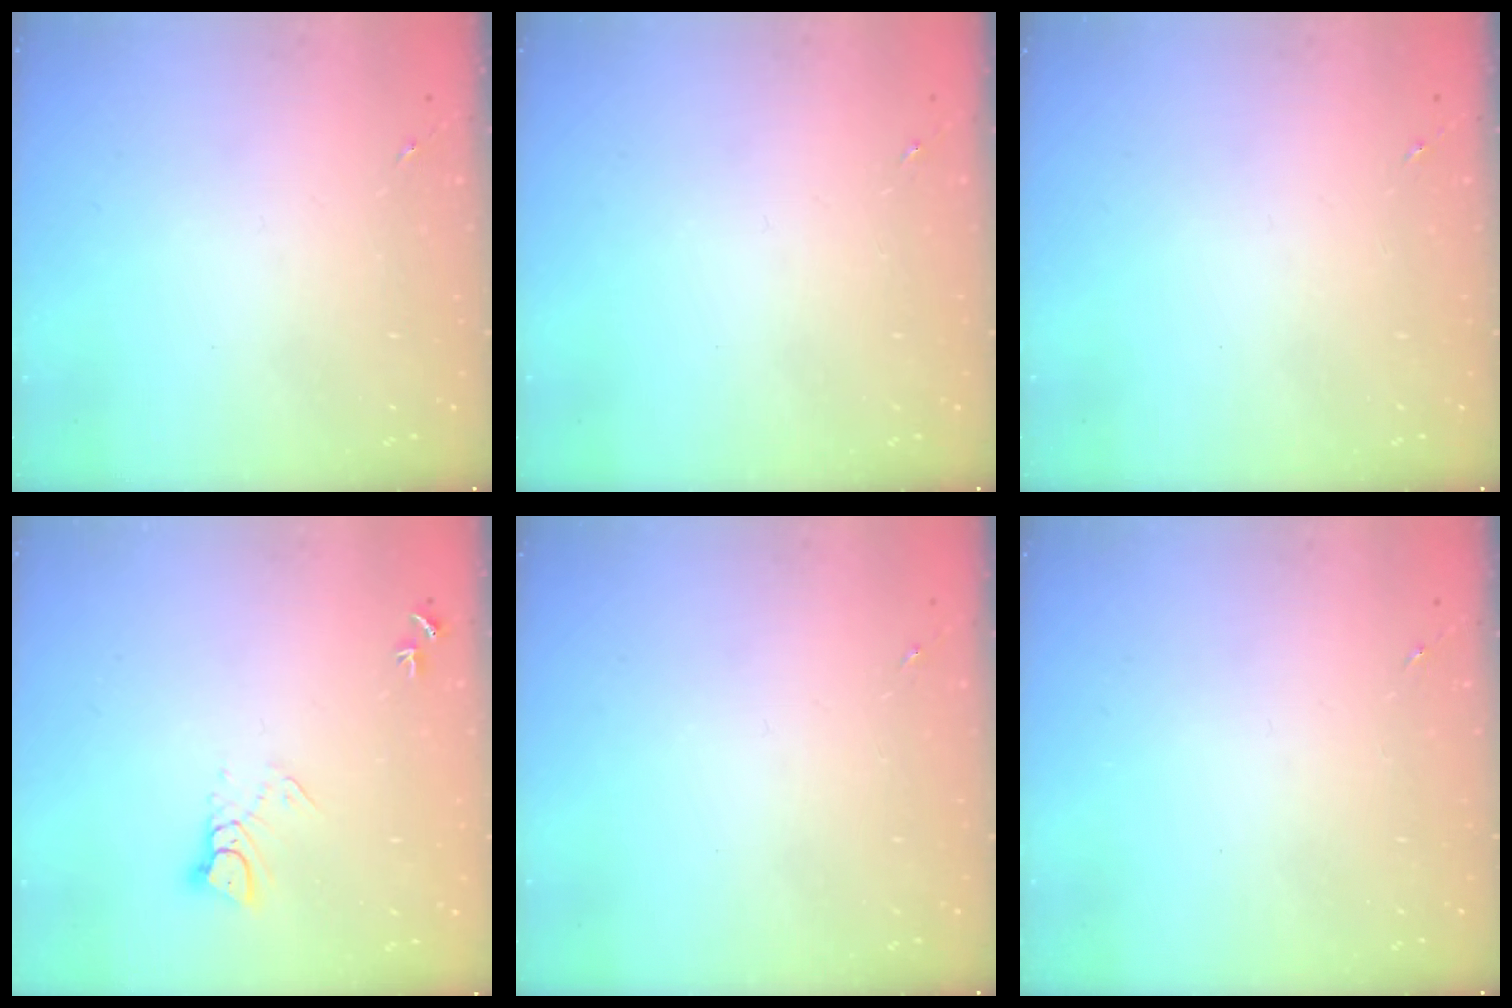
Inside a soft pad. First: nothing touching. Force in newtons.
{"total": 0.0}
{"total": 0.0}
{"total": 4.9, "press": 4.8, "slide": 0.3}
{"total": 0.0}
{"total": 0.0}